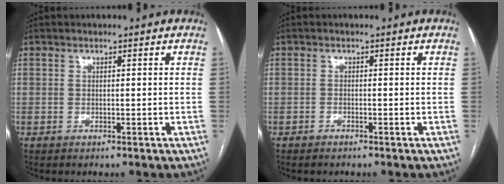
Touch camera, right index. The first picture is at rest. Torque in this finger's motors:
{"motor_torque": [0.02, 0.05, -0.07, -0.01]}